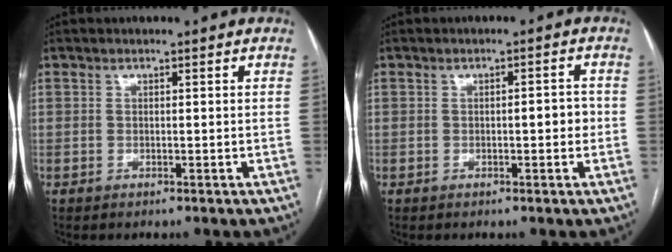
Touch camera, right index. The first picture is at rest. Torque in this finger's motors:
{"motor_torque": [0.47, 0.24, 0.32, 0.04]}